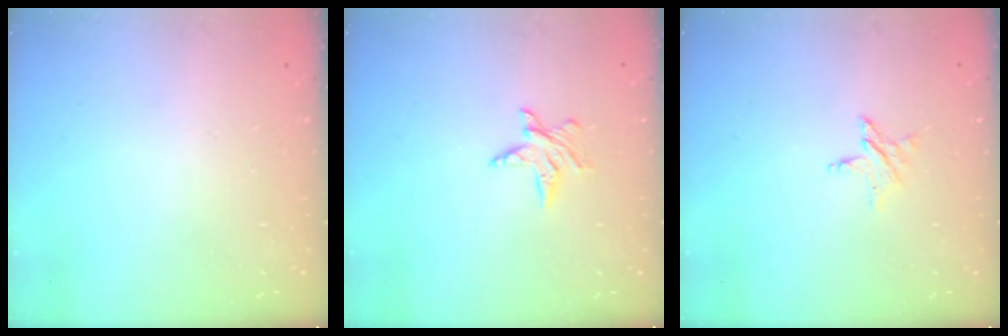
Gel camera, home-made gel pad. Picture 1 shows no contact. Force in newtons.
{"total": 4.7, "press": 4.7, "slide": 0.5}
{"total": 5.1, "press": 5.1, "slide": 0.5}